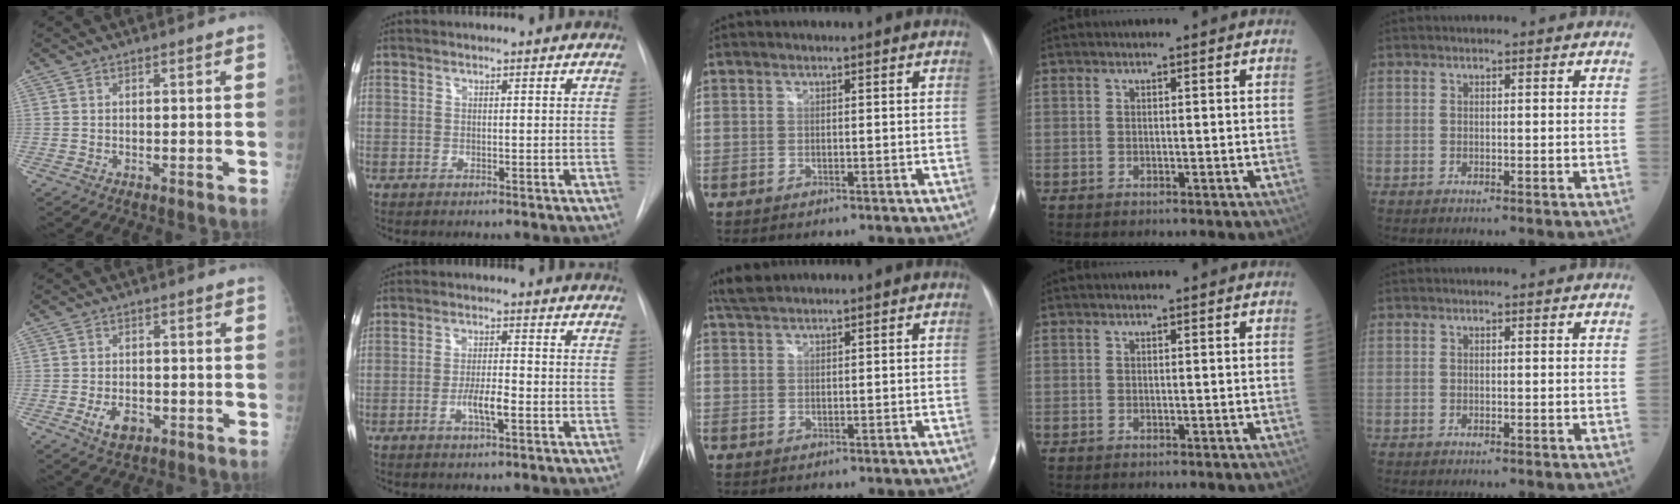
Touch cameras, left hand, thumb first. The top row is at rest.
{"thumb": {"total": 4.3, "force": [-1.7, 2.8, 2.8], "torque": [-0.044, 0.002, -0.024]}, "index": {"total": 4.2, "force": [-1.6, 0.7, 3.8], "torque": [-0.071, -0.003, -0.029]}, "middle": {"total": 2.6, "force": [2.4, 0.4, 0.8], "torque": [-0.022, 0.014, 0.050]}}